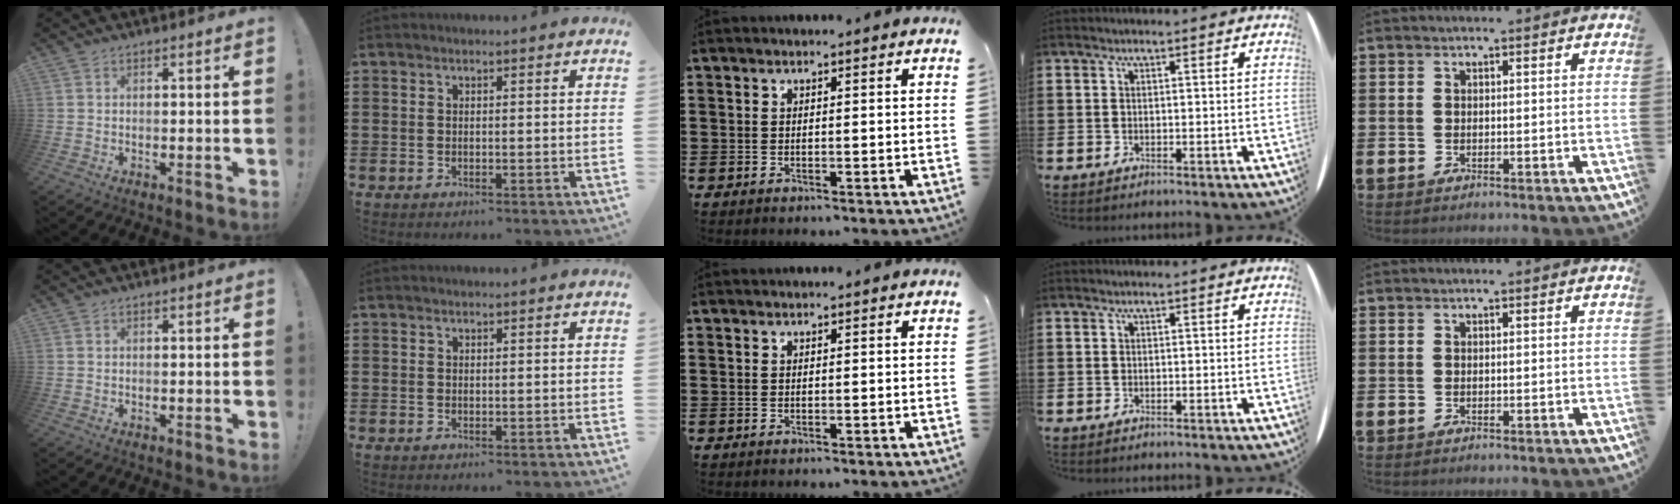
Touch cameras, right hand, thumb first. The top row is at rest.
{}